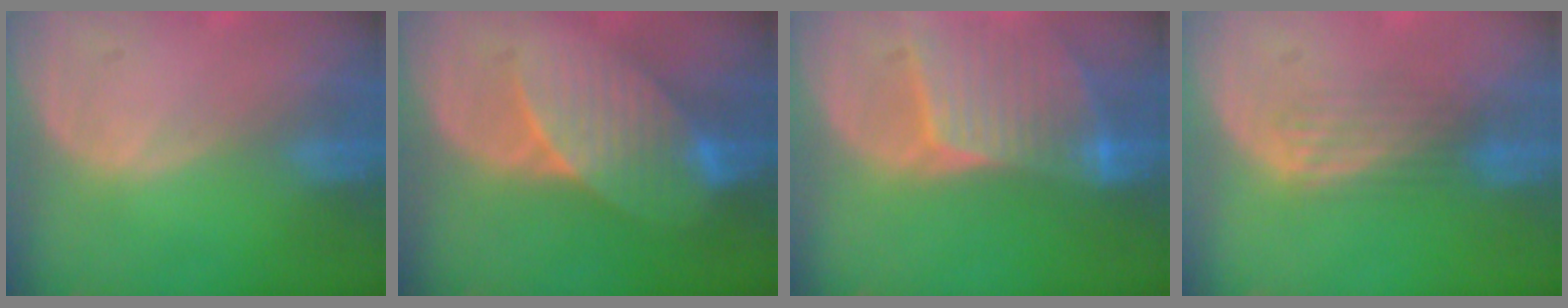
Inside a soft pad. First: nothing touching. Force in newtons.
{"total": 7.5, "press": 7.3, "slide": 1.4}
{"total": 8.7, "press": 7.8, "slide": 3.9}
{"total": 3.4, "press": 3.1, "slide": 1.5}